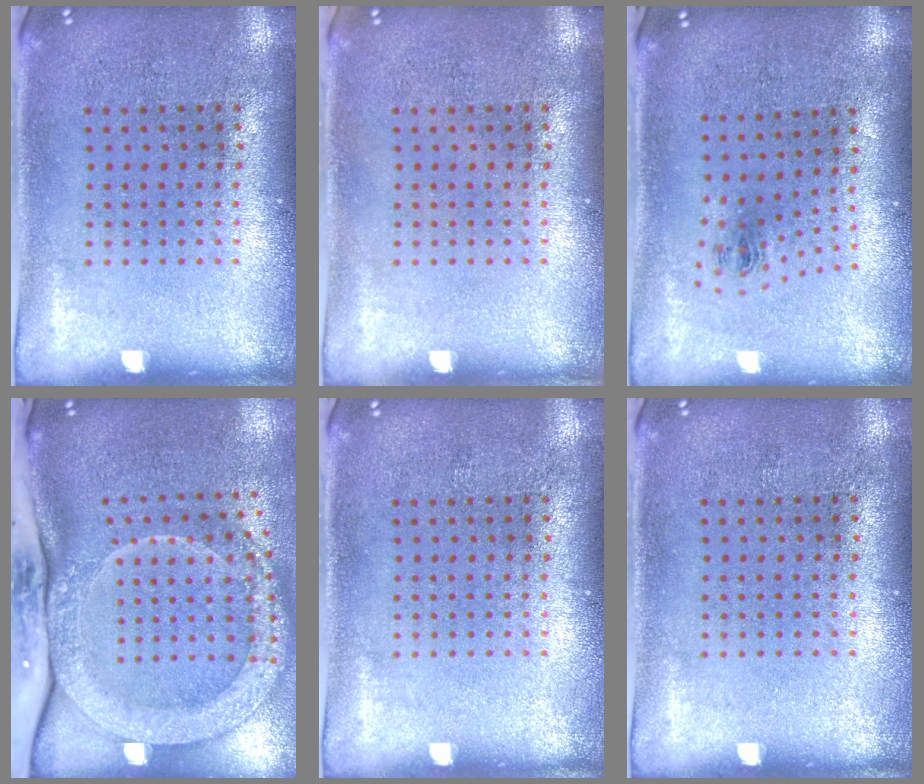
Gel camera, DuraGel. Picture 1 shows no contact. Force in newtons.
{"total": 0.0}
{"total": 1.0, "press": 0.4, "slide": 0.9}
{"total": 3.1, "press": 2.2, "slide": 2.2}
{"total": 0.0}
{"total": 0.0}